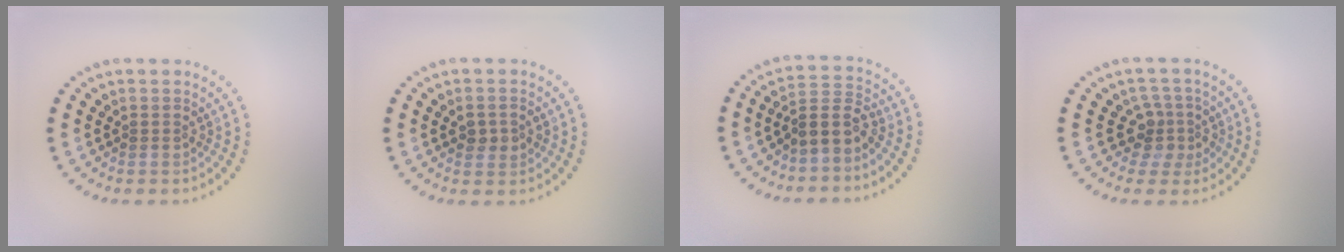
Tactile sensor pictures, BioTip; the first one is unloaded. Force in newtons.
{"total": 1.7, "press": 1.7, "slide": 0.1}
{"total": 3.0, "press": 2.3, "slide": 1.8}
{"total": 2.7, "press": 2.0, "slide": 1.9}